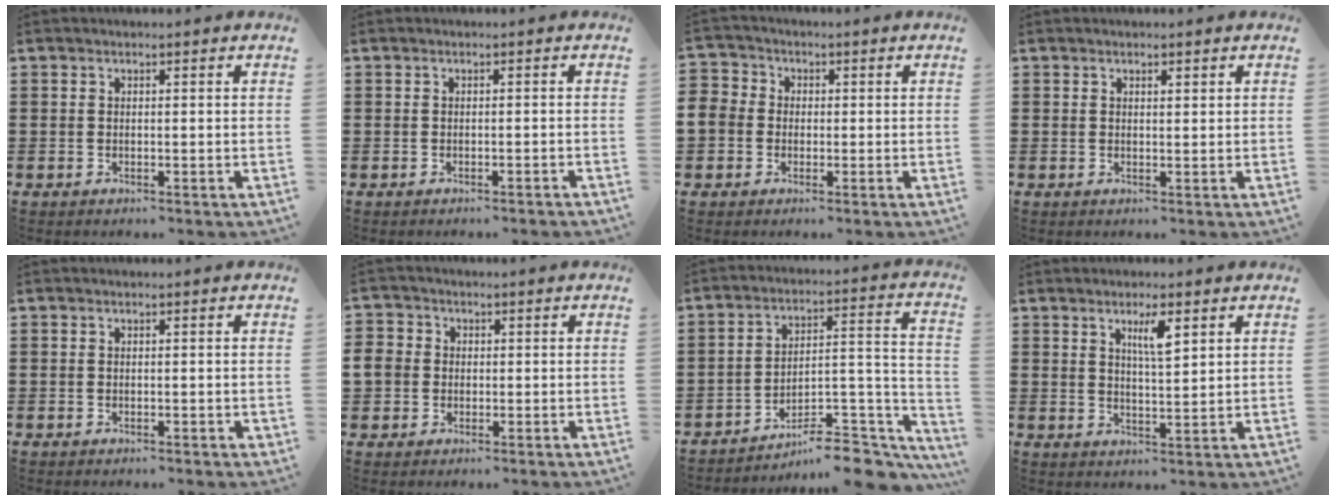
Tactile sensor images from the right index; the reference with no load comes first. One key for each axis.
{"total": 0.7, "fx": -0.7, "fy": 0.1, "fz": 0.0, "tx": -0.002, "ty": -0.001, "tz": -0.014}
{"total": 3.8, "fx": -0.7, "fy": 3.7, "fz": 0.7, "tx": -0.043, "ty": 0.005, "tz": -0.022}
{"total": 0.7, "fx": 0.6, "fy": 0.3, "fz": 0.4, "tx": -0.008, "ty": 0.002, "tz": 0.011}
{"total": 0.0}
{"total": 3.9, "fx": -0.1, "fy": 3.6, "fz": 1.4, "tx": -0.060, "ty": 0.004, "tz": -0.011}
{"total": 8.9, "fx": -7.5, "fy": 2.3, "fz": 4.1, "tx": -0.052, "ty": 0.022, "tz": -0.140}
{"total": 4.0, "fx": 2.1, "fy": 0.8, "fz": 3.3, "tx": -0.056, "ty": -0.001, "tz": 0.031}